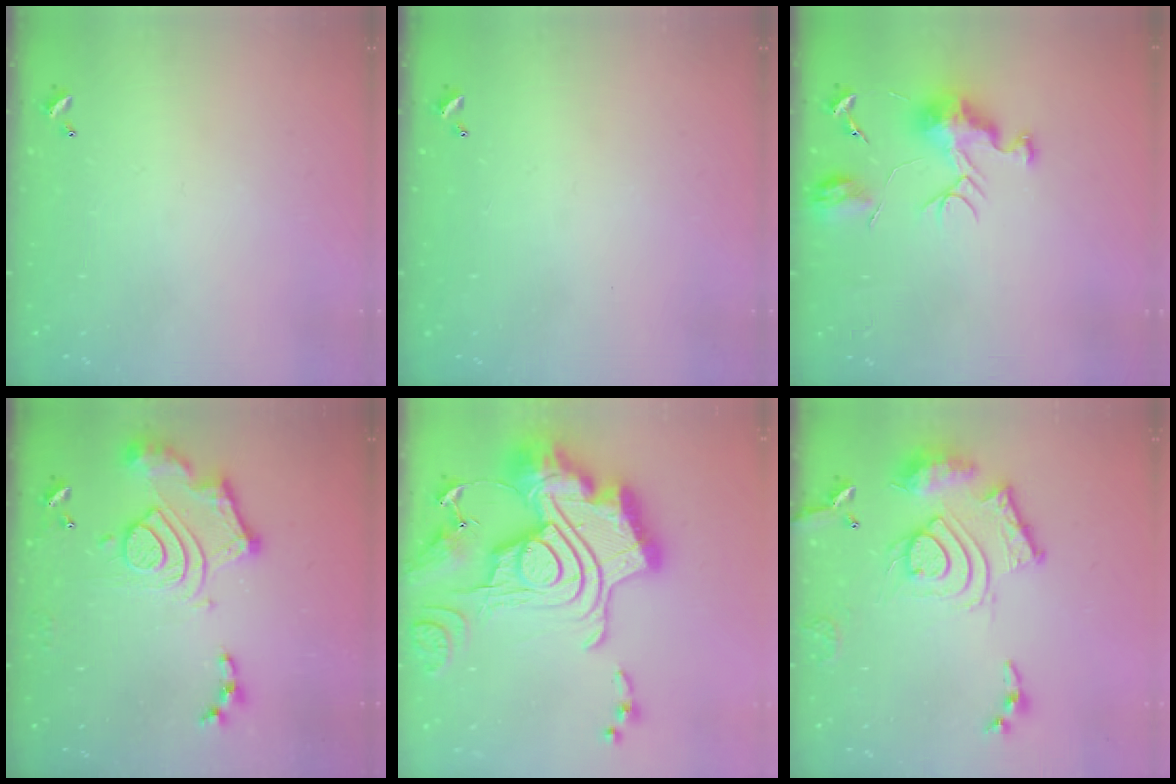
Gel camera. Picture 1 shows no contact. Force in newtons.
{"total": 0.0}
{"total": 8.7, "press": 8.7, "slide": 0.7}
{"total": 16.7, "press": 16.6, "slide": 1.5}
{"total": 3.6, "press": 2.8, "slide": 2.2}
{"total": 18.7, "press": 18.6, "slide": 1.8}